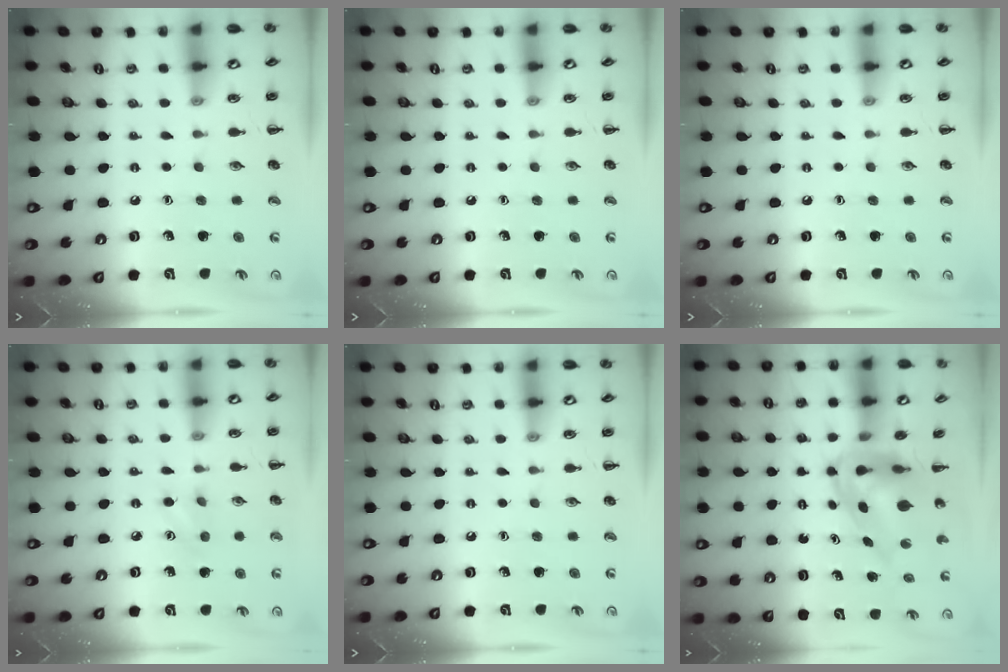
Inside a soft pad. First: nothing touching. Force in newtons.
{"total": 0.0}
{"total": 0.0}
{"total": 4.3, "press": 4.1, "slide": 1.2}
{"total": 0.0}
{"total": 5.8, "press": 5.6, "slide": 1.5}